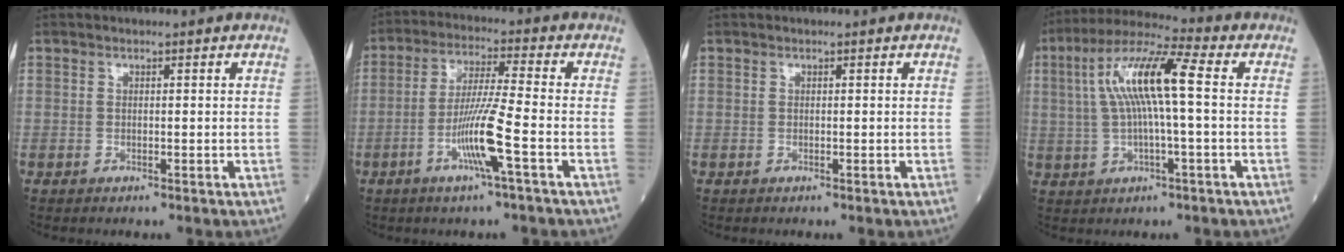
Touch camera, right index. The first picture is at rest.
{"total": 11.3, "force": [-4.4, -0.8, 10.3], "torque": [-0.204, -0.003, -0.087]}
{"total": 0.0}
{"total": 11.6, "force": [1.4, 1.1, 11.5], "torque": [-0.225, 0.027, 0.023]}